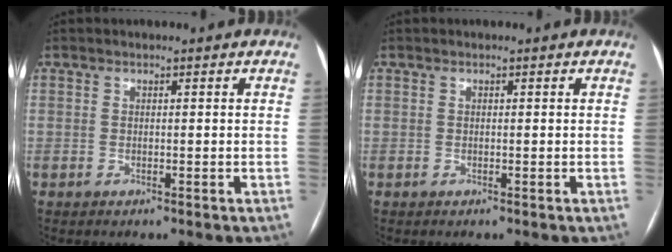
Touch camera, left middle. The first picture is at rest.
{"total": 0.0}